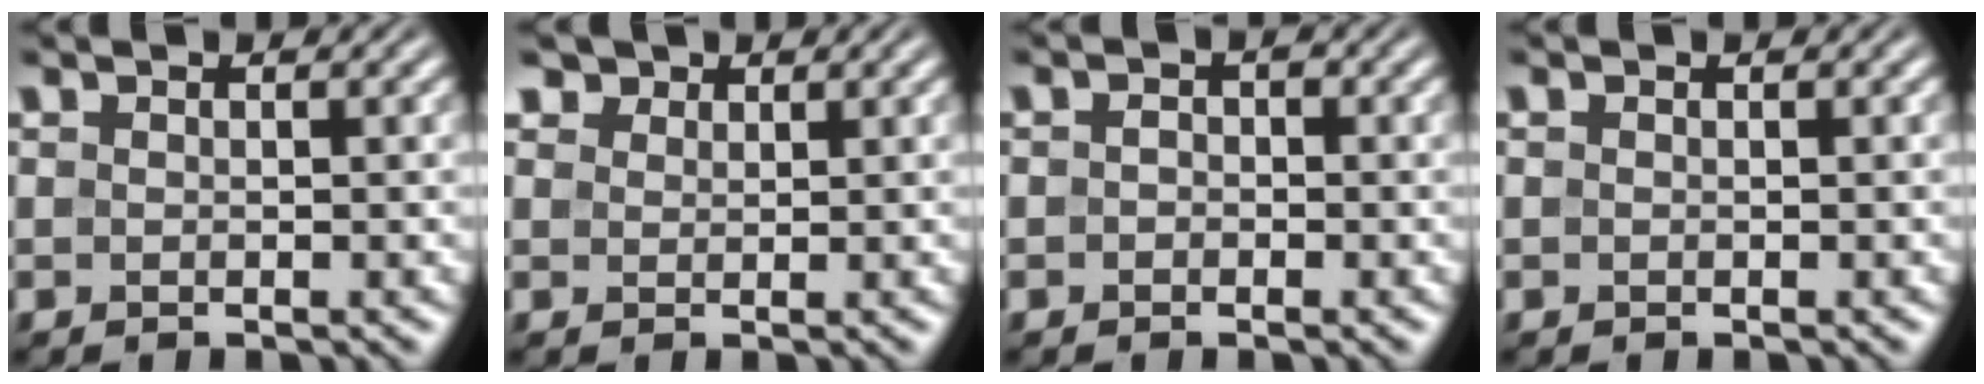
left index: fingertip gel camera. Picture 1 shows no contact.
{"total": 2.4, "force": [1.8, 1.5, 0.7], "torque": [-0.018, -0.006, 0.032]}
{"total": 1.0, "force": [-0.3, 0.8, 0.5], "torque": [-0.010, -0.001, -0.008]}
{"total": 0.0}